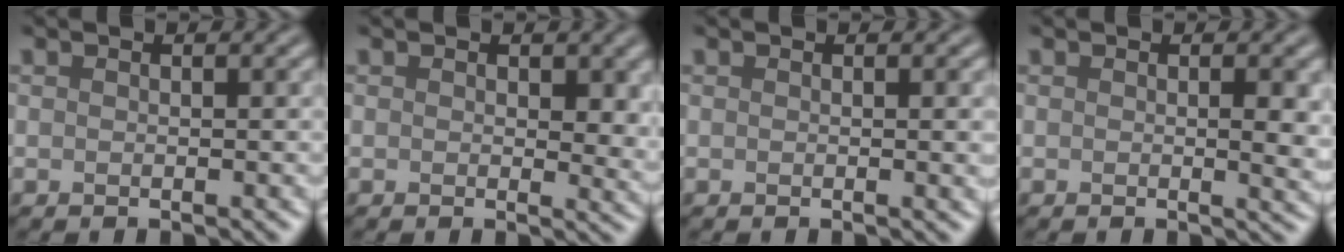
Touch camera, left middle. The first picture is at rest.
{"total": 3.0, "force": [0.8, 1.7, 2.3], "torque": [-0.025, -0.006, 0.009]}
{"total": 1.3, "force": [0.1, 0.3, 1.2], "torque": [-0.011, 0.001, -0.002]}
{"total": 2.3, "force": [0.2, 0.5, 2.2], "torque": [-0.027, -0.006, 0.002]}